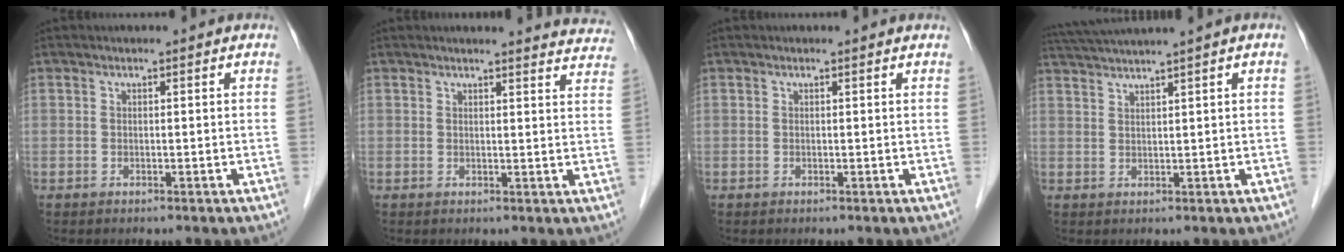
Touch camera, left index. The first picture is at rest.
{"total": 12.2, "force": [11.9, 1.4, 2.3], "torque": [0.000, -0.048, 0.103]}
{"total": 0.8, "force": [0.8, 0.0, 0.0], "torque": [-0.009, 0.001, 0.006]}
{"total": 5.6, "force": [4.7, -1.7, 2.6], "torque": [-0.049, 0.014, 0.090]}